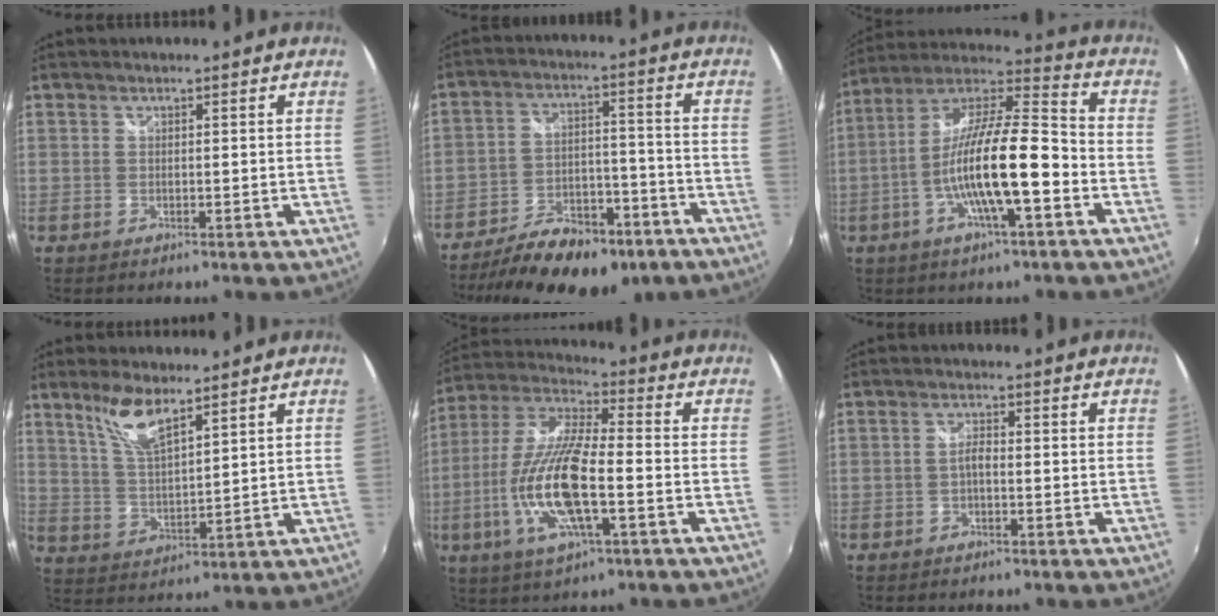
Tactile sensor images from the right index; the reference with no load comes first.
{"total": 18.9, "force": [-13.1, 8.7, 10.5], "torque": [-0.201, -0.007, -0.184]}
{"total": 16.7, "force": [-5.2, 3.2, 15.6], "torque": [-0.291, -0.002, -0.100]}
{"total": 8.1, "force": [5.7, 2.1, 5.4], "torque": [-0.106, 0.000, 0.119]}
{"total": 17.1, "force": [-4.8, 4.4, 15.8], "torque": [-0.323, -0.015, -0.093]}
{"total": 1.7, "force": [-0.7, 0.6, 1.5], "torque": [-0.033, 0.005, -0.015]}